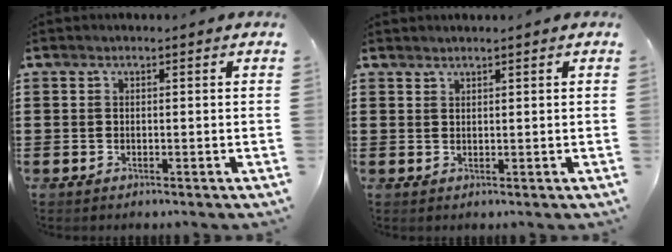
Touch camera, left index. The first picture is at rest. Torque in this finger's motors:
{"motor_torque": [-0.12, 0.36, -0.01, -0.01]}